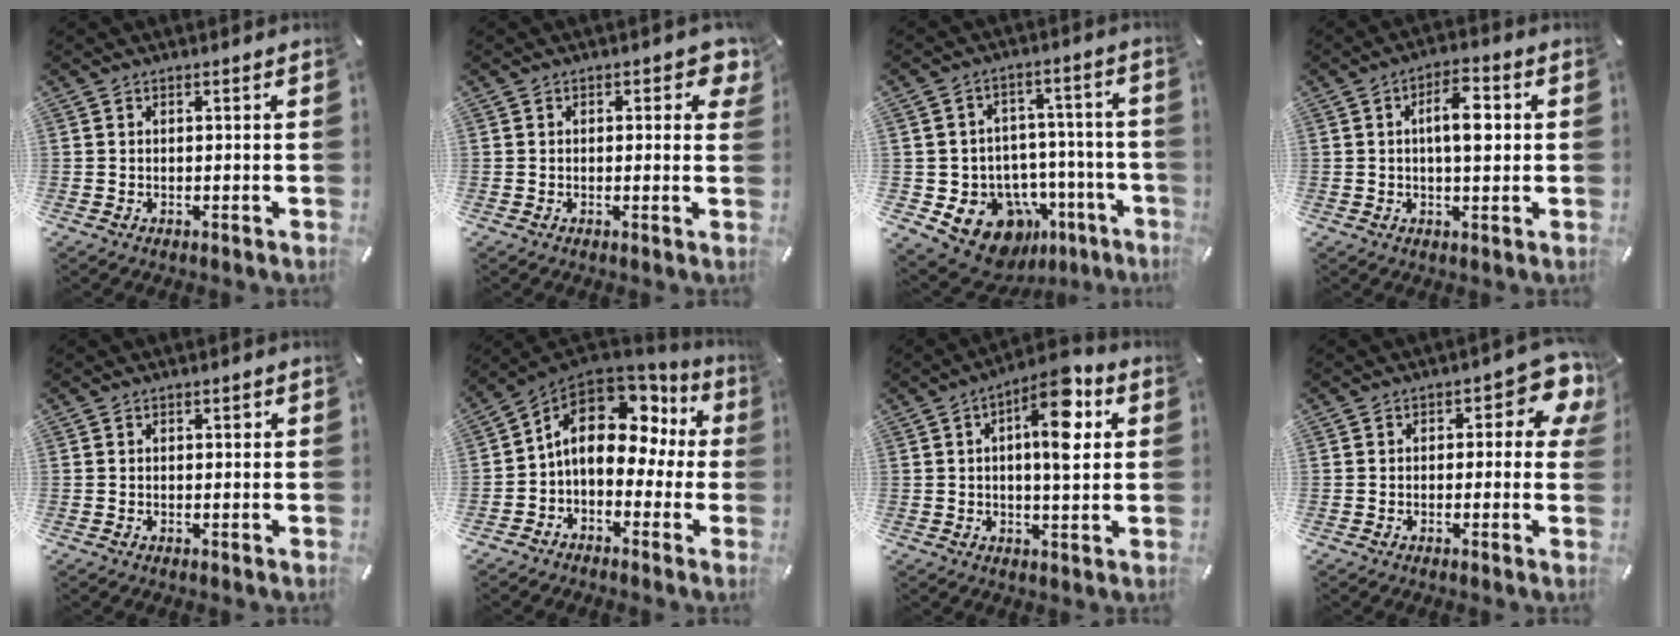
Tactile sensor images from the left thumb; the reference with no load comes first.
{"total": 3.4, "force": [0.9, 1.7, 2.8], "torque": [-0.026, -0.004, 0.008]}
{"total": 14.0, "force": [-7.4, 10.4, 5.9], "torque": [-0.073, 0.038, -0.109]}
{"total": 8.6, "force": [1.0, 3.8, 7.6], "torque": [-0.120, -0.001, 0.009]}
{"total": 0.8, "force": [0.1, 0.6, 0.6], "torque": [-0.005, 0.001, -0.001]}
{"total": 15.2, "force": [4.5, 10.1, 10.5], "torque": [-0.167, -0.020, 0.073]}
{"total": 12.5, "force": [4.1, 4.5, 11.0], "torque": [-0.160, -0.015, 0.062]}
{"total": 7.7, "force": [2.3, 3.8, 6.2], "torque": [-0.073, -0.016, 0.033]}